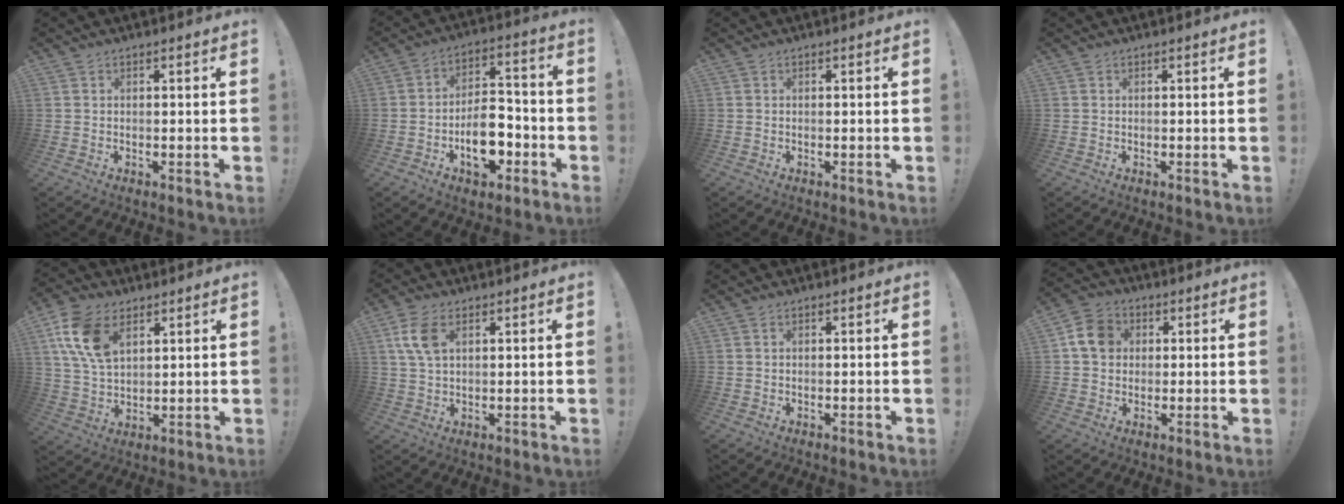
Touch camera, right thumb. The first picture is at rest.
{"total": 13.0, "force": [-5.8, 8.0, 8.4], "torque": [-0.127, 0.050, -0.092]}
{"total": 0.0}
{"total": 0.0}
{"total": 13.6, "force": [6.3, 8.6, 8.5], "torque": [-0.171, -0.009, 0.122]}
{"total": 7.4, "force": [2.8, 4.2, 5.4], "torque": [-0.120, 0.002, 0.053]}
{"total": 0.0}
{"total": 8.7, "force": [2.0, 7.3, 4.2], "torque": [-0.068, 0.014, 0.044]}